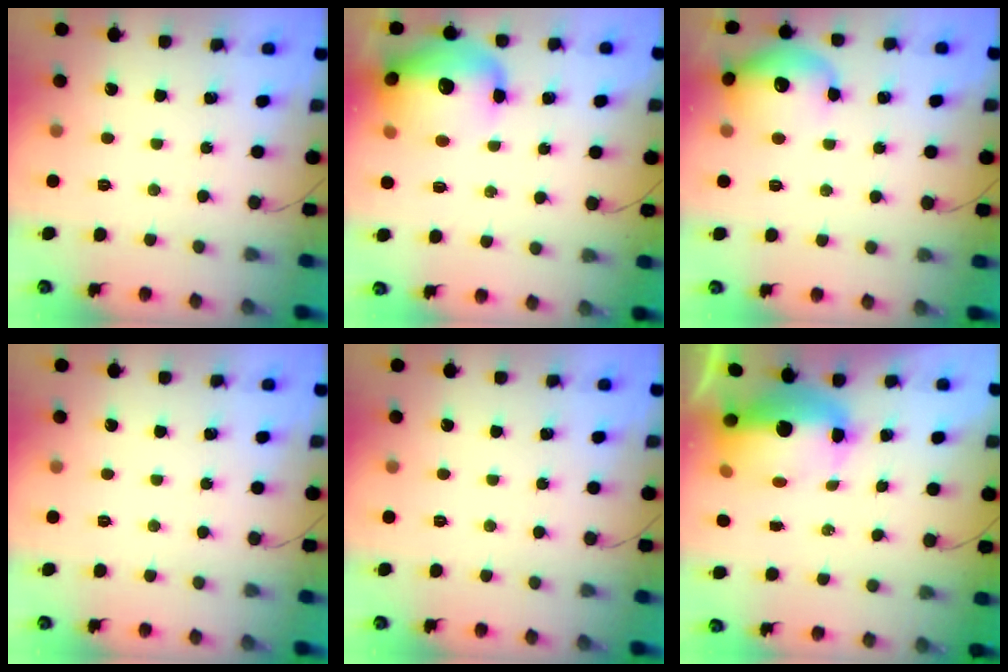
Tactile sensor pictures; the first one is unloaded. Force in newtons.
{"total": 19.7, "press": 18.4, "slide": 7.2}
{"total": 18.2, "press": 15.1, "slide": 10.1}
{"total": 0.0}
{"total": 0.0}
{"total": 17.7, "press": 14.1, "slide": 10.6}